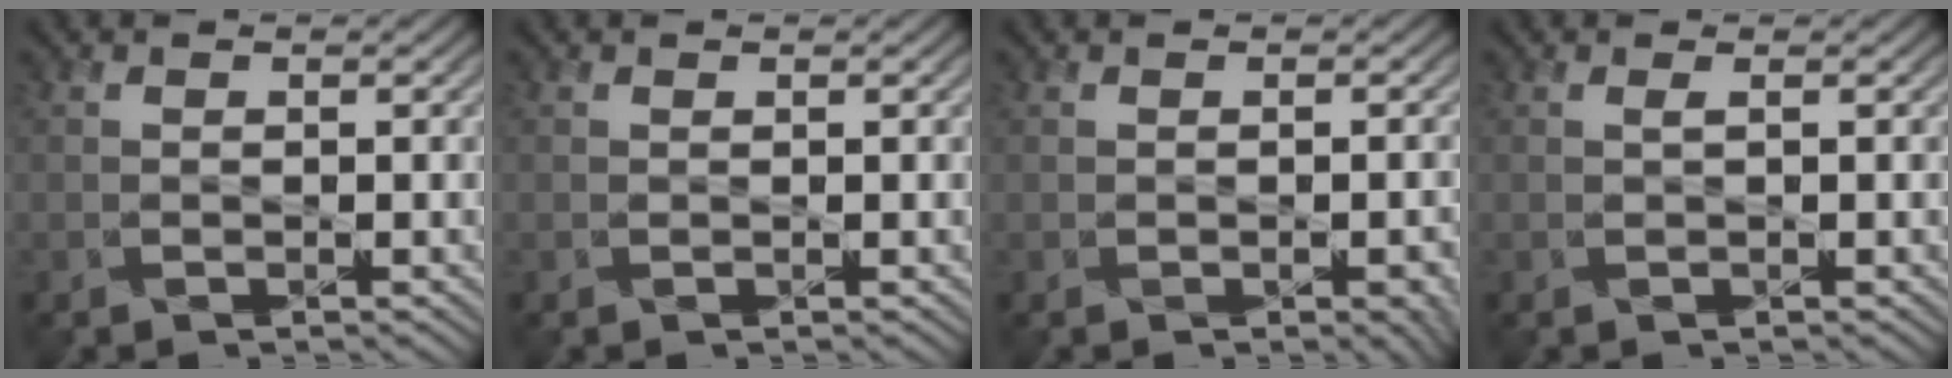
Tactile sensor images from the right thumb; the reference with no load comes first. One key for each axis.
{"total": 0.0}
{"total": 2.9, "fx": -1.0, "fy": 1.2, "fz": 2.5, "tx": -0.023, "ty": -0.005, "tz": 0.000}
{"total": 0.7, "fx": 0.4, "fy": 0.2, "fz": 0.5, "tx": -0.006, "ty": 0.003, "tz": 0.003}